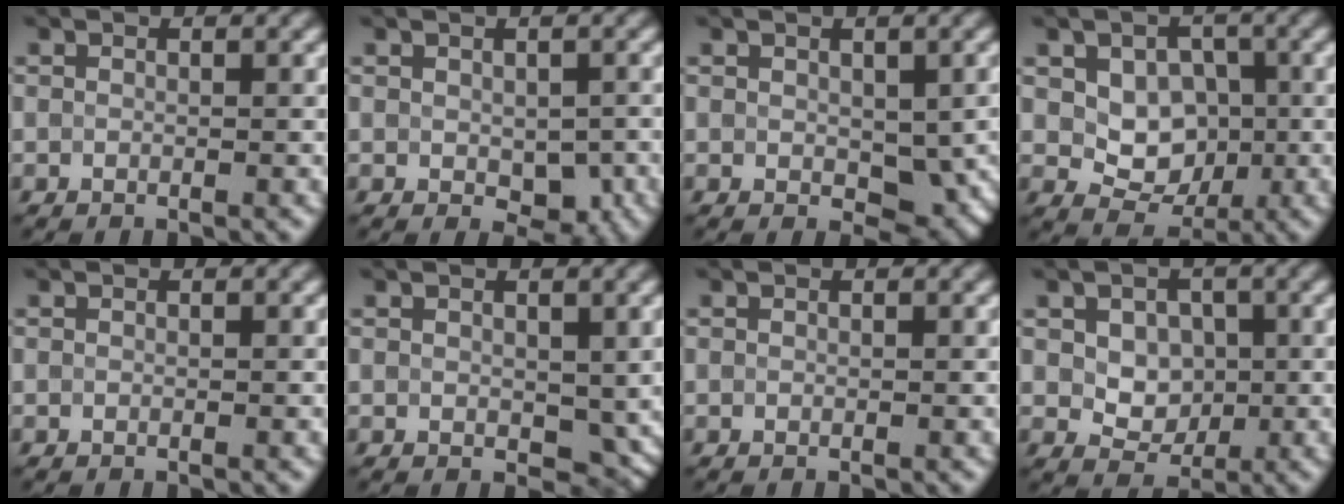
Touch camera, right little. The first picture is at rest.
{"total": 3.7, "force": [-0.7, 2.2, 3.0], "torque": [-0.040, -0.012, -0.003]}
{"total": 4.8, "force": [-0.4, 3.0, 3.7], "torque": [-0.056, -0.014, 0.004]}
{"total": 4.8, "force": [0.2, 3.6, 3.1], "torque": [-0.044, -0.006, 0.007]}
{"total": 0.0}
{"total": 3.9, "force": [0.3, 2.6, 2.8], "torque": [-0.044, -0.011, 0.015]}
{"total": 0.0}
{"total": 3.3, "force": [0.3, 2.6, 2.1], "torque": [-0.035, -0.005, 0.007]}